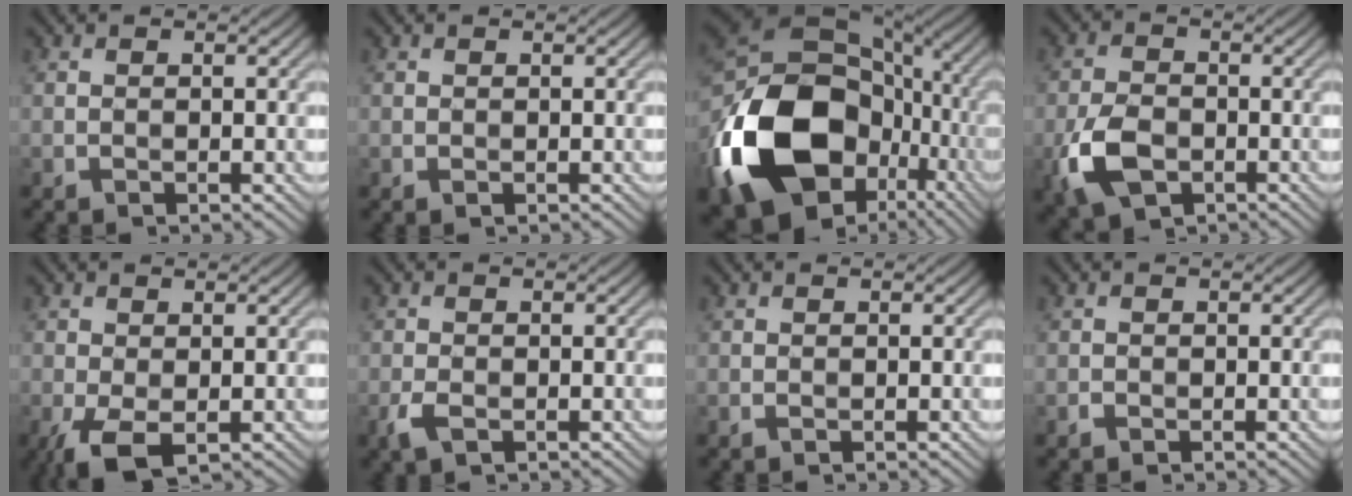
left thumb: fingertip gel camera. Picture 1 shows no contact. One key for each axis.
{"total": 0.7, "fx": 0.3, "fy": 0.6, "fz": 0.2, "tx": -0.002, "ty": 0.001, "tz": 0.005}
{"total": 20.1, "fx": -5.4, "fy": 14.7, "fz": 12.6, "tx": -0.298, "ty": -0.009, "tz": -0.107}
{"total": 7.2, "fx": -2.9, "fy": 4.9, "fz": 4.5, "tx": -0.111, "ty": -0.009, "tz": -0.063}
{"total": 4.9, "fx": -1.3, "fy": 2.9, "fz": 3.7, "tx": -0.093, "ty": 0.001, "tz": -0.032}
{"total": 2.8, "fx": -1.1, "fy": 1.9, "fz": 1.7, "tx": -0.047, "ty": -0.003, "tz": -0.027}
{"total": 0.6, "fx": 0.3, "fy": 0.5, "fz": 0.0, "tx": 0.000, "ty": 0.002, "tz": 0.006}
{"total": 1.2, "fx": -0.2, "fy": 1.1, "fz": 0.0, "tx": -0.001, "ty": -0.001, "tz": -0.010}